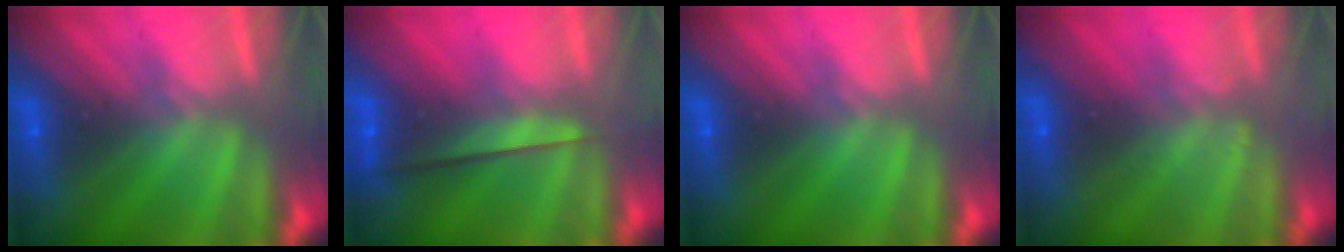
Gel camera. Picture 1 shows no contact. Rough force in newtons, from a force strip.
{"total": 2.2}
{"total": 0.0}
{"total": 1.8}